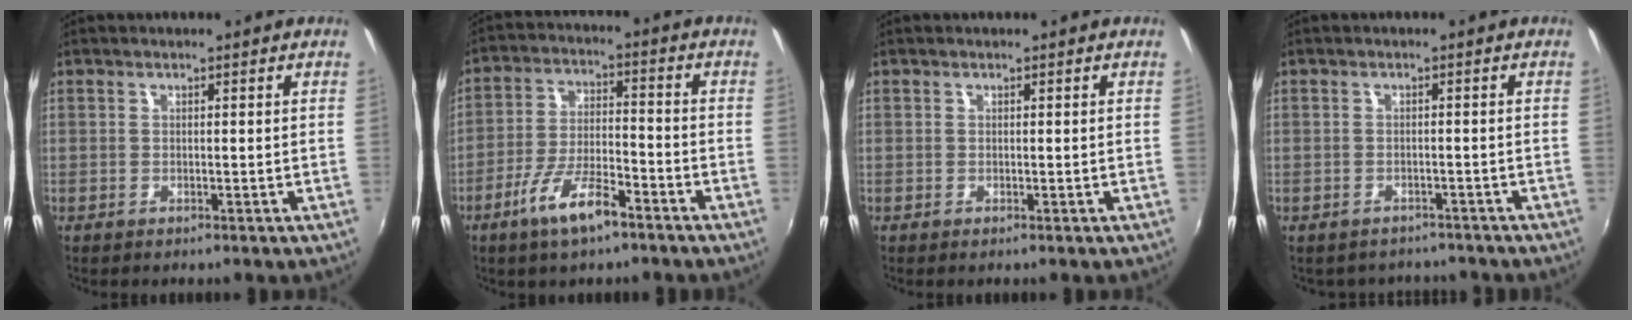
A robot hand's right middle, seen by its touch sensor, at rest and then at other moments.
{"total": 9.9, "force": [-6.3, 2.7, 7.1], "torque": [-0.145, -0.005, -0.114]}
{"total": 0.0}
{"total": 5.3, "force": [-4.6, 2.4, 0.8], "torque": [-0.022, -0.009, -0.063]}